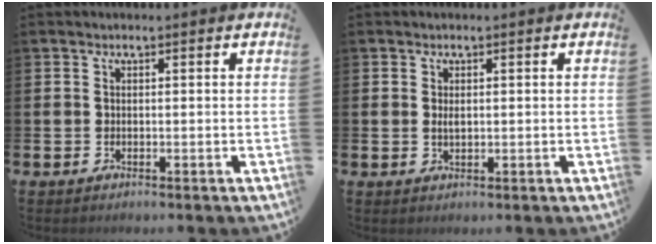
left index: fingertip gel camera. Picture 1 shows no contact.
{"total": 1.0, "force": [0.2, 0.4, 0.8], "torque": [-0.008, -0.001, 0.001]}